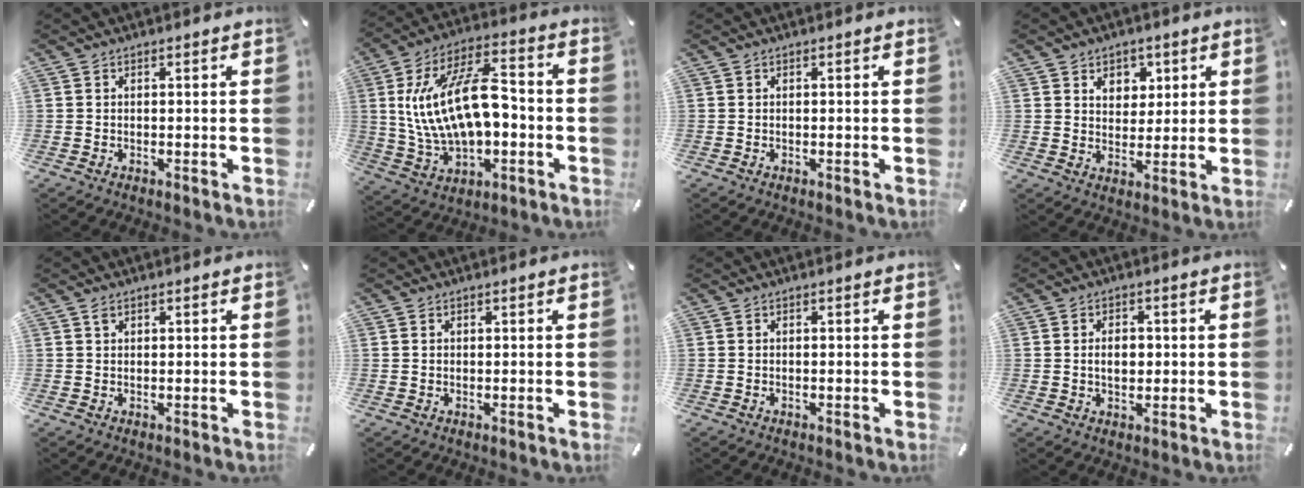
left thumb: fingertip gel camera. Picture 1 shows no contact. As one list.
[{"total": 20.8, "force": [0.3, 12.0, 17.0], "torque": [-0.327, 0.011, 0.008]}, {"total": 0.0}, {"total": 5.2, "force": [2.6, 4.3, 1.3], "torque": [-0.009, -0.007, 0.040]}, {"total": 1.1, "force": [0.6, 0.6, 0.6], "torque": [-0.013, 0.001, 0.012]}, {"total": 0.8, "force": [0.2, 0.6, 0.5], "torque": [-0.013, 0.004, 0.003]}, {"total": 0.0}, {"total": 4.3, "force": [0.1, 3.0, 3.2], "torque": [-0.050, 0.002, -0.004]}]